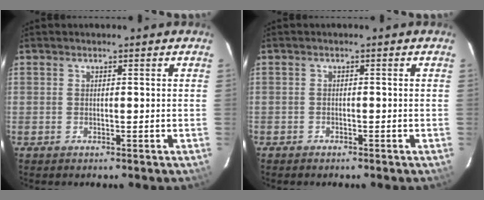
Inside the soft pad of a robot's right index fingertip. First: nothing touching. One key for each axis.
{"total": 1.1, "fx": -0.9, "fy": 0.7, "fz": -0.1, "tx": -0.004, "ty": 0.005, "tz": -0.016}